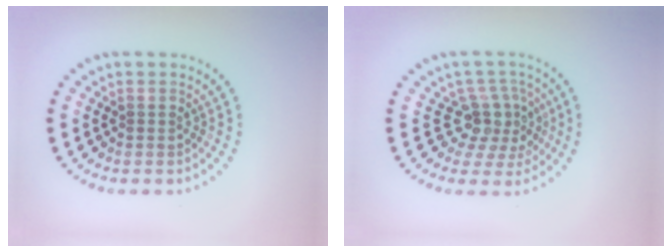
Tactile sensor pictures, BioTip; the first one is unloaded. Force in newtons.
{"total": 3.7, "press": 2.7, "slide": 2.6}